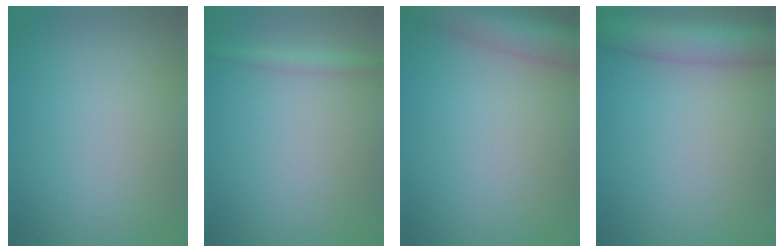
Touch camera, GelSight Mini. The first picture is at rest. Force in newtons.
{"total": 1.3, "press": 1.3, "slide": 0.0}
{"total": 6.9, "press": 6.9, "slide": 0.4}
{"total": 7.5, "press": 7.5, "slide": 0.4}